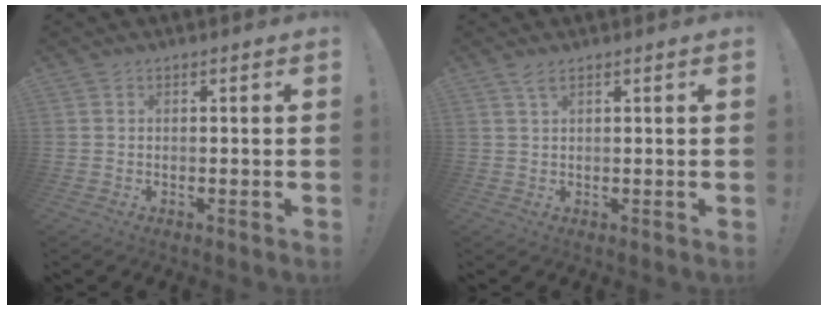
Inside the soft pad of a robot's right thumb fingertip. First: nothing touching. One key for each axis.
{"total": 2.0, "fx": 1.3, "fy": 0.4, "fz": 1.4, "tx": -0.023, "ty": -0.004, "tz": 0.022}